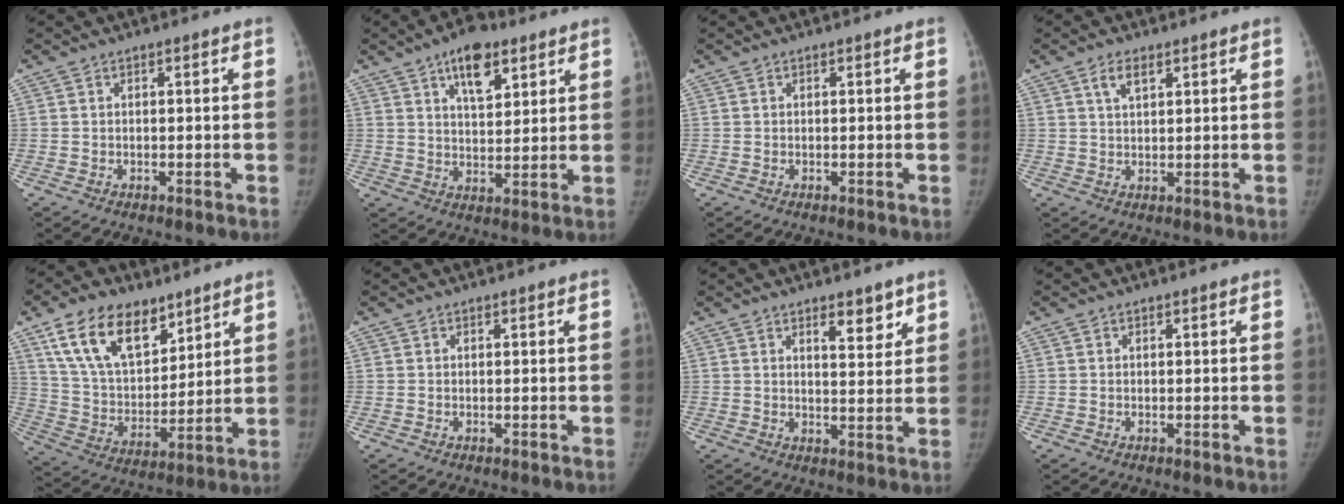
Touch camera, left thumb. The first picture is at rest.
{"total": 9.8, "force": [5.6, 4.8, 6.5], "torque": [-0.074, -0.024, 0.091]}
{"total": 0.0}
{"total": 3.4, "force": [1.9, 1.6, 2.3], "torque": [-0.037, -0.004, 0.037]}
{"total": 18.4, "force": [11.0, 10.3, 10.5], "torque": [-0.141, -0.043, 0.206]}
{"total": 0.0}
{"total": 5.6, "force": [3.6, 2.1, 3.7], "torque": [-0.032, -0.026, 0.051]}
{"total": 0.0}